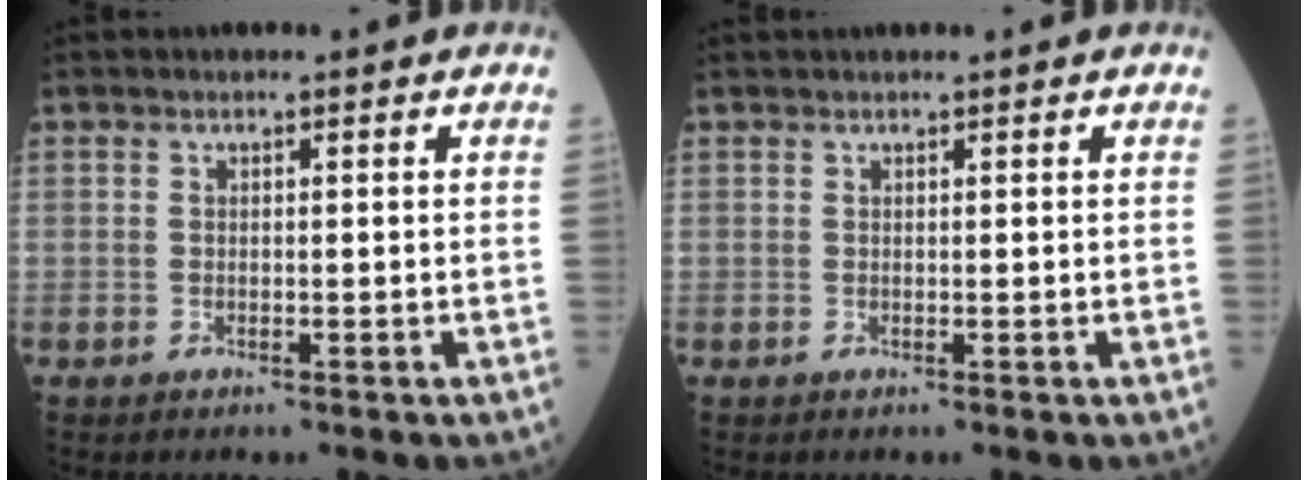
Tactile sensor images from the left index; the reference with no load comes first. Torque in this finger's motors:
{"motor_torque": [0.61, -1.06, -0.01, -0.01]}